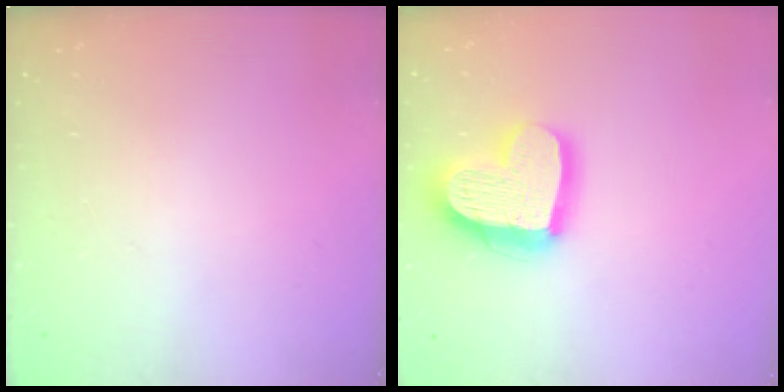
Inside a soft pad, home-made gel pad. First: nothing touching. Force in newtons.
{"total": 19.3, "press": 19.3, "slide": 1.6}